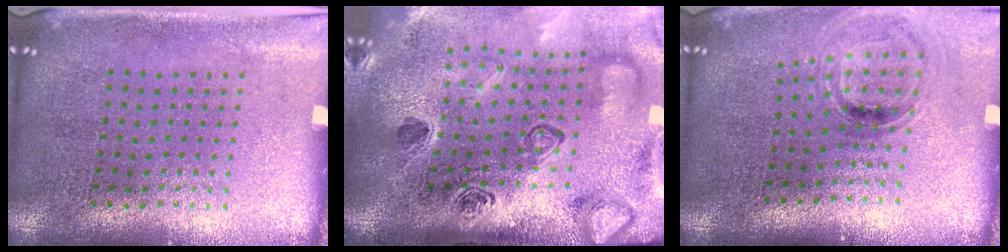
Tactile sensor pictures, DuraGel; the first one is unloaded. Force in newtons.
{"total": 4.9, "press": 3.3, "slide": 3.6}
{"total": 1.0, "press": 0.9, "slide": 0.4}